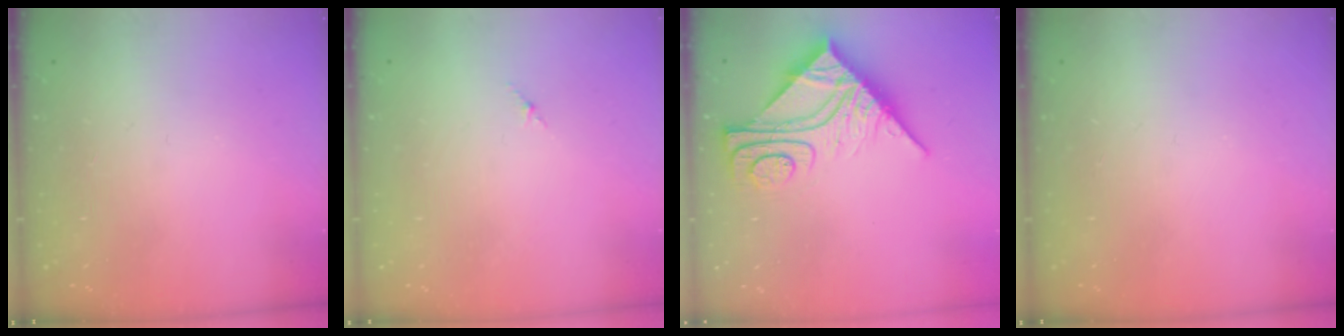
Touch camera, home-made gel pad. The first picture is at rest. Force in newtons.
{"total": 1.8, "press": 1.7, "slide": 0.6}
{"total": 11.7, "press": 11.7, "slide": 1.1}
{"total": 0.0}